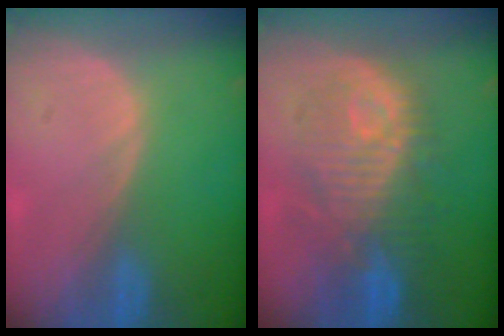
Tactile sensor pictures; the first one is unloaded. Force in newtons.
{"total": 10.2, "press": 10.1, "slide": 1.7}